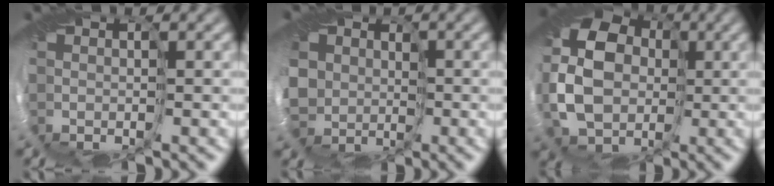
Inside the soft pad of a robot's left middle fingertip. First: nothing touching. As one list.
[{"total": 6.0, "force": [-1.8, 5.0, 2.7], "torque": [-0.035, -0.022, -0.054]}, {"total": 10.9, "force": [-1.5, 8.0, 7.3], "torque": [-0.120, -0.007, -0.050]}]